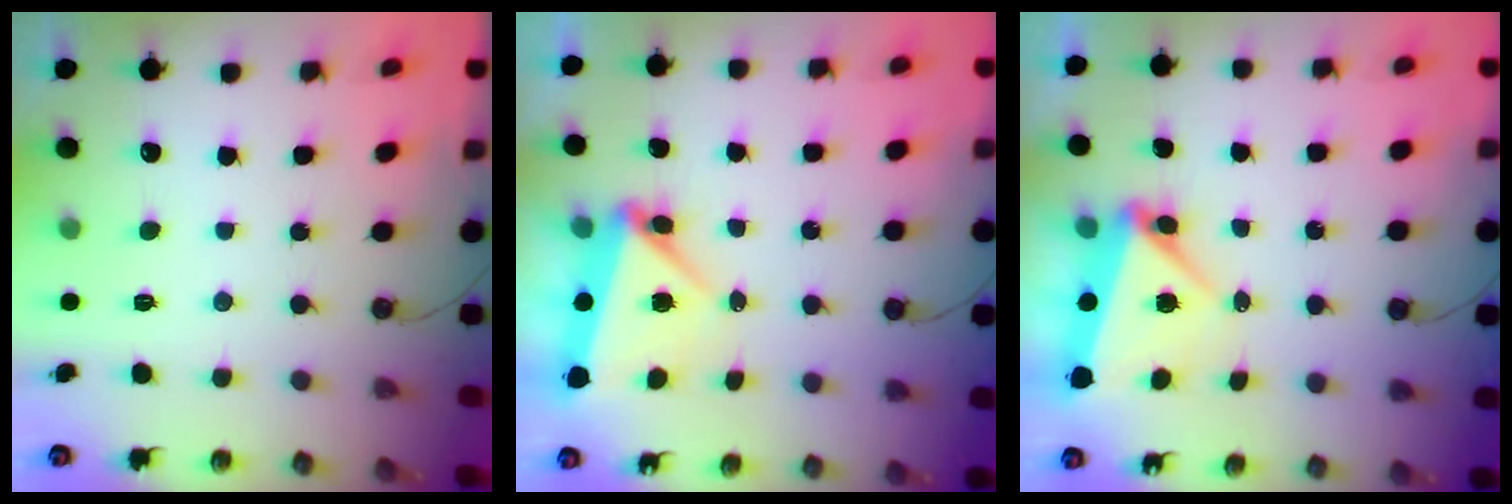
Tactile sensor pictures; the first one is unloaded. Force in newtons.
{"total": 10.8, "press": 4.7, "slide": 9.7}
{"total": 5.7, "press": 5.4, "slide": 2.0}